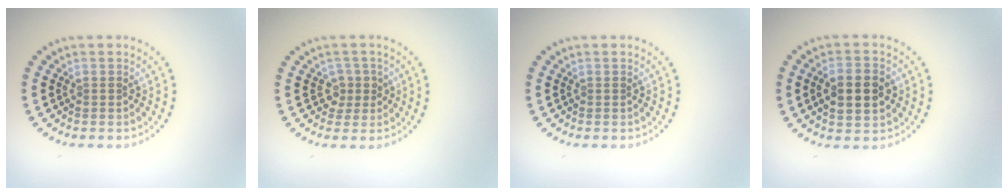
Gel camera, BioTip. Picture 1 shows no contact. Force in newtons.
{"total": 1.6, "press": 1.4, "slide": 0.9}
{"total": 0.0}
{"total": 4.5, "press": 4.5, "slide": 0.2}